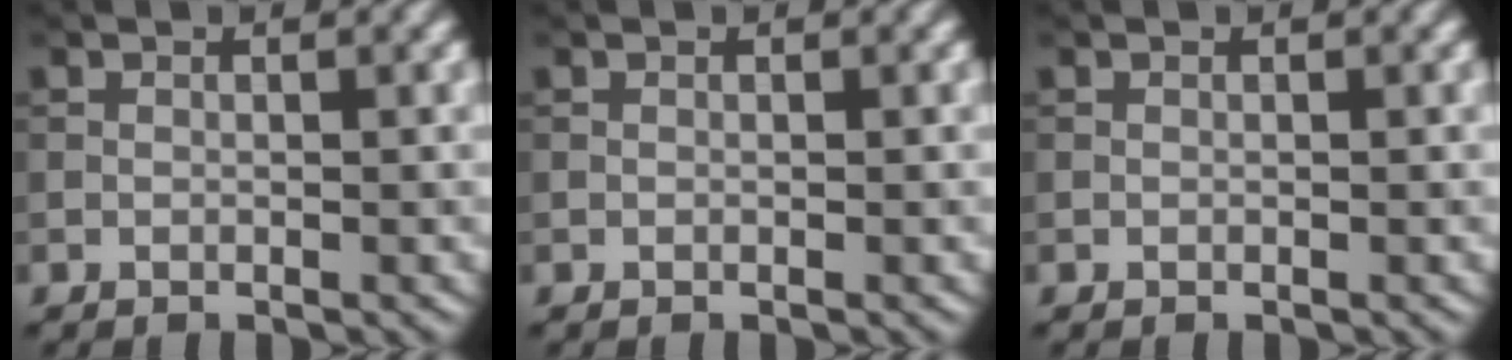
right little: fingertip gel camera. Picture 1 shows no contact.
{"total": 0.0}
{"total": 0.0}